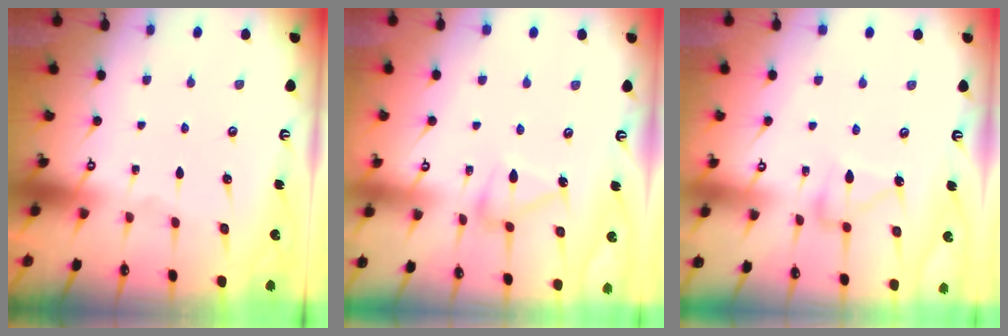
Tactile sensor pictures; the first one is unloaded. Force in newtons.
{"total": 9.3, "press": 9.2, "slide": 0.5}
{"total": 7.6, "press": 7.5, "slide": 0.5}